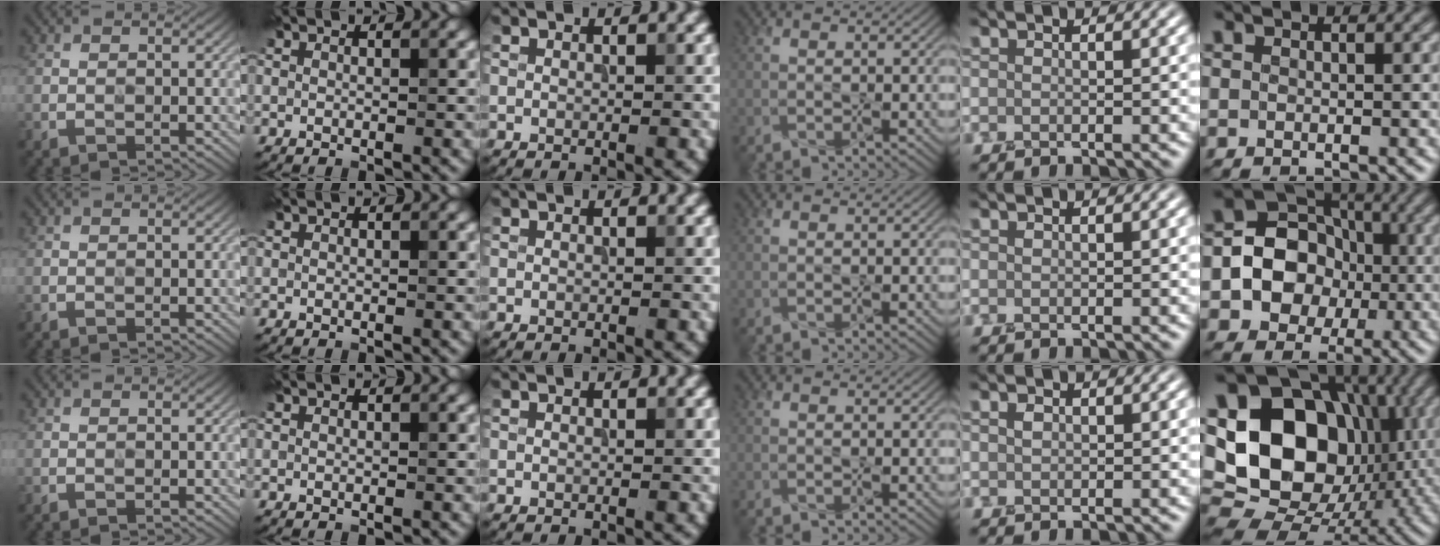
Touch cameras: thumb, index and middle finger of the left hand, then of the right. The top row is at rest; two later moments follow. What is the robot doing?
{"motion": "press", "object": "button"}